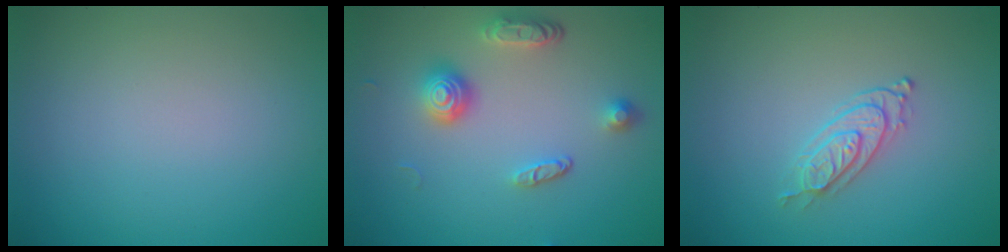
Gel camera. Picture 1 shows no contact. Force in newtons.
{"total": 3.7, "press": 2.9, "slide": 2.2}
{"total": 2.3, "press": 2.0, "slide": 1.1}